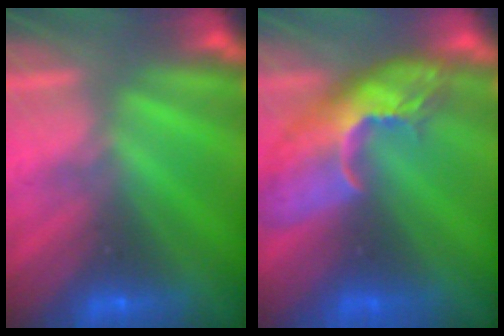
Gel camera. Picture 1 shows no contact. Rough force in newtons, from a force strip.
{"total": 9.3}